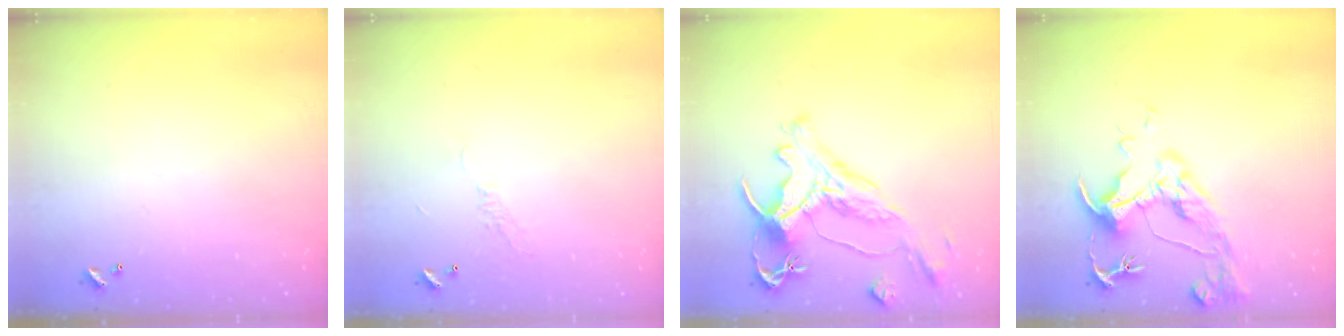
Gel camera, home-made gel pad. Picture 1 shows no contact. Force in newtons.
{"total": 5.6, "press": 5.6, "slide": 0.7}
{"total": 1.6, "press": 1.0, "slide": 1.3}
{"total": 8.7, "press": 8.5, "slide": 1.4}